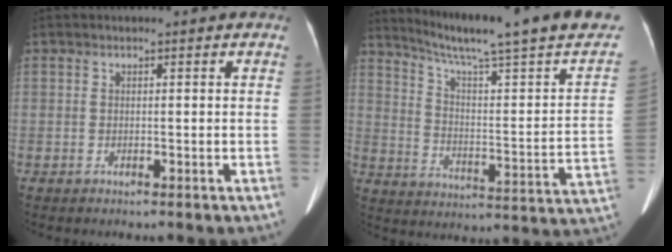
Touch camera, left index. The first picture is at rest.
{"total": 25.7, "force": [21.5, -0.4, 14.1], "torque": [-0.216, -0.071, 0.285]}